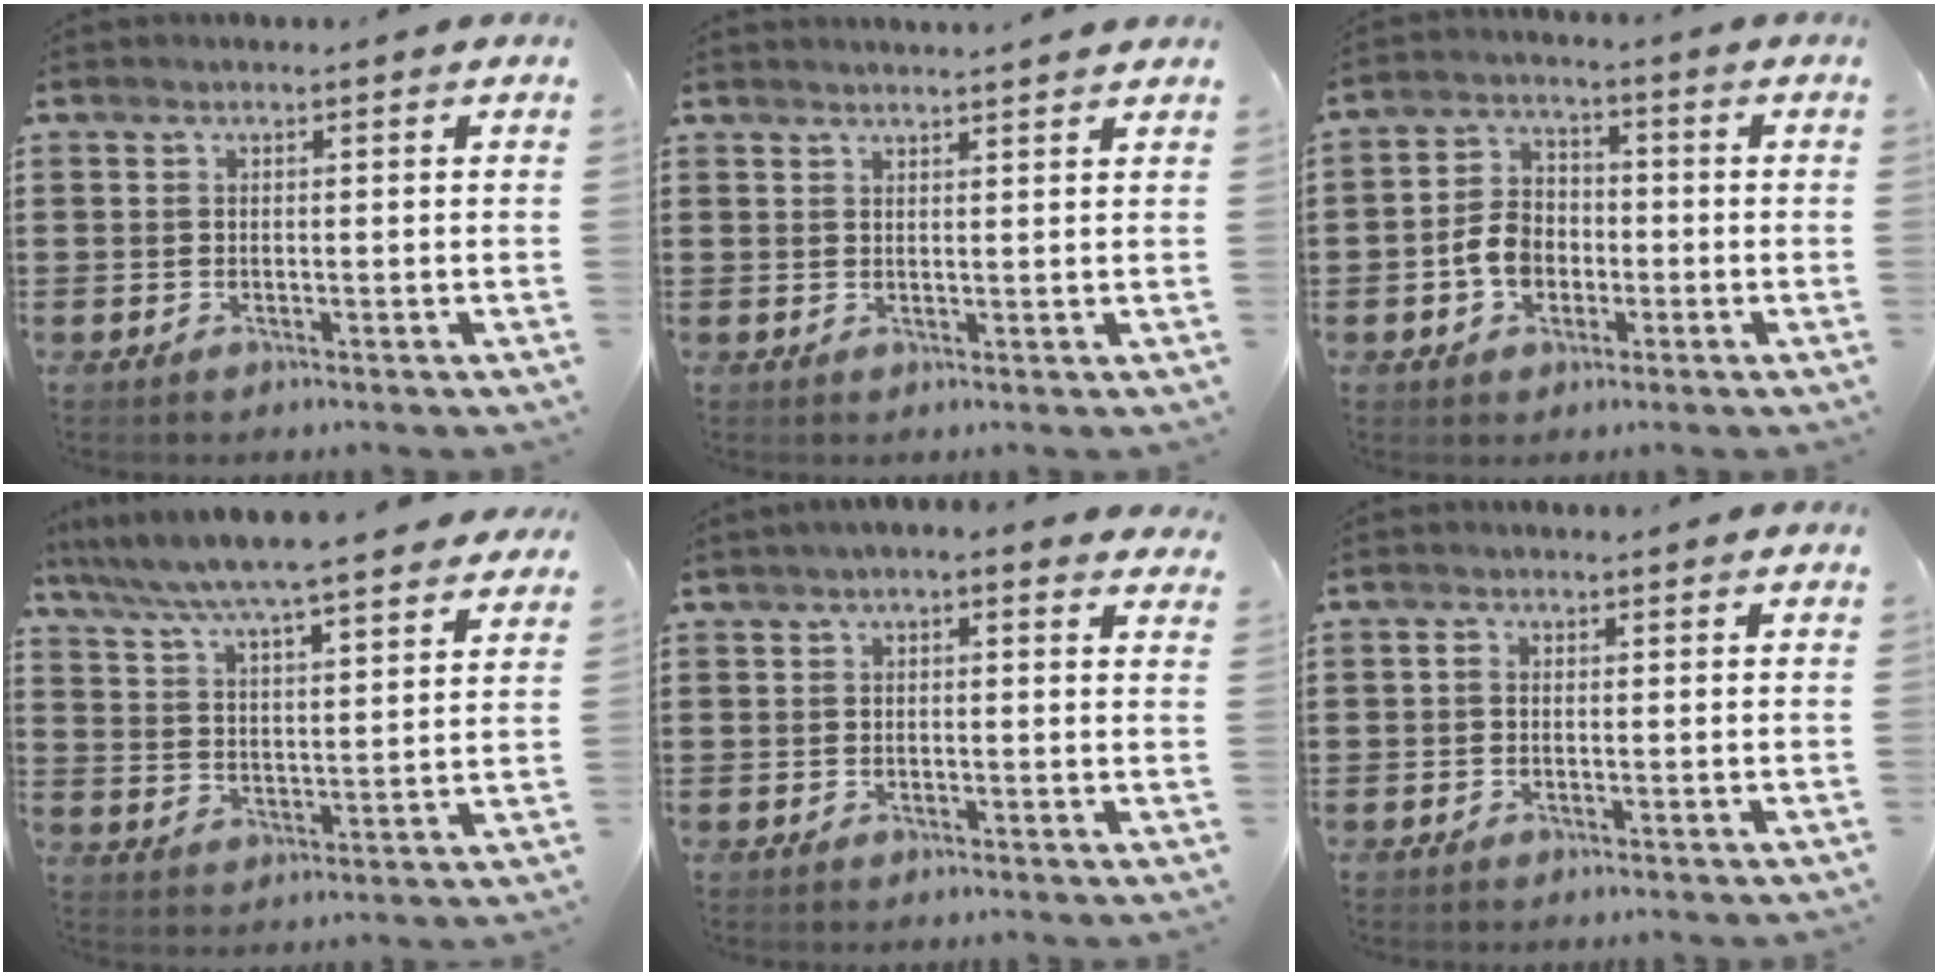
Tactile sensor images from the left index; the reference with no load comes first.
{"total": 2.0, "force": [1.9, -0.4, 0.2], "torque": [-0.005, -0.003, 0.038]}
{"total": 5.7, "force": [-1.9, 4.2, 3.2], "torque": [-0.077, 0.010, -0.040]}
{"total": 6.4, "force": [6.0, -0.4, 2.2], "torque": [-0.068, -0.038, 0.099]}
{"total": 1.8, "force": [1.0, 0.5, 1.4], "torque": [-0.028, 0.006, 0.017]}
{"total": 0.8, "force": [-0.2, 0.5, 0.6], "torque": [-0.013, -0.001, -0.004]}